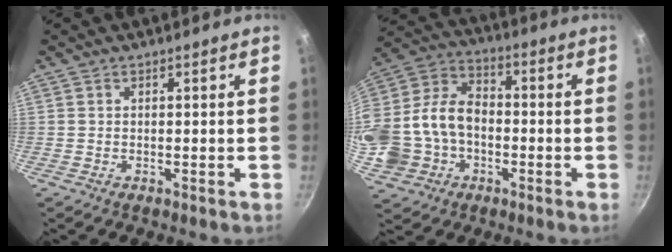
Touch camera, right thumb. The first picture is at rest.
{"total": 20.8, "force": [-3.7, 16.0, 12.7], "torque": [-0.272, 0.057, -0.063]}